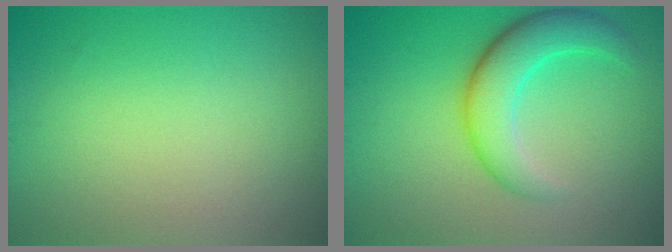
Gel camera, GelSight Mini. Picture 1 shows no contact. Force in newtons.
{"total": 5.1, "press": 5.1, "slide": 0.2}